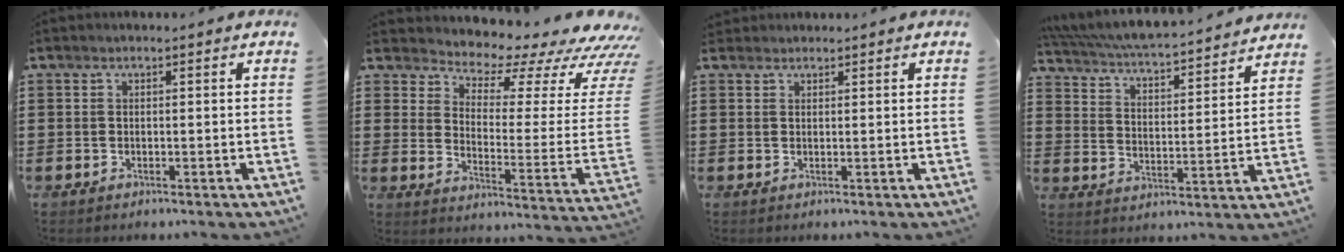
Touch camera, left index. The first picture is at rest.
{"total": 5.3, "force": [5.0, 0.8, 1.5], "torque": [-0.035, -0.064, 0.078]}
{"total": 1.1, "force": [1.0, 0.5, 0.1], "torque": [-0.003, 0.003, 0.020]}
{"total": 5.1, "force": [4.9, -0.3, 1.4], "torque": [-0.052, -0.041, 0.078]}